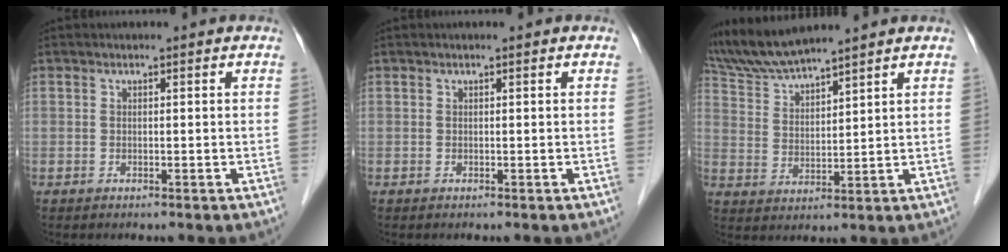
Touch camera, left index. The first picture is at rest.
{"total": 0.0}
{"total": 8.3, "force": [8.0, -0.4, 2.4], "torque": [-0.066, 0.016, 0.167]}